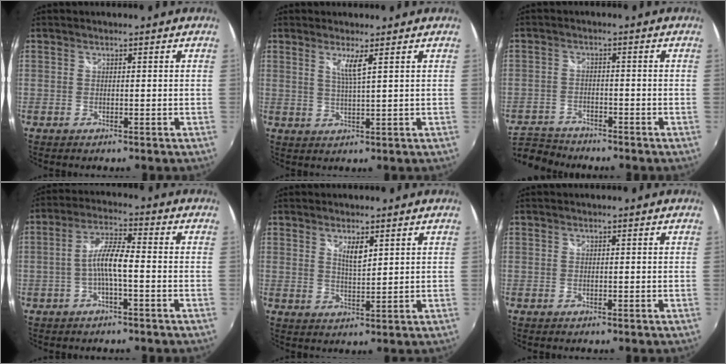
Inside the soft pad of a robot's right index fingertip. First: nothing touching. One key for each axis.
{"total": 3.1, "fx": 1.6, "fy": -0.4, "fz": 2.7, "tx": -0.054, "ty": -0.009, "tz": 0.029}
{"total": 8.4, "fx": -7.7, "fy": 2.7, "fz": 1.7, "tx": -0.064, "ty": 0.002, "tz": -0.141}
{"total": 6.2, "fx": -1.8, "fy": 0.9, "fz": 5.9, "tx": -0.122, "ty": 0.012, "tz": -0.032}
{"total": 3.7, "fx": 1.9, "fy": 1.1, "fz": 3.0, "tx": -0.050, "ty": -0.005, "tz": 0.032}
{"total": 0.0}